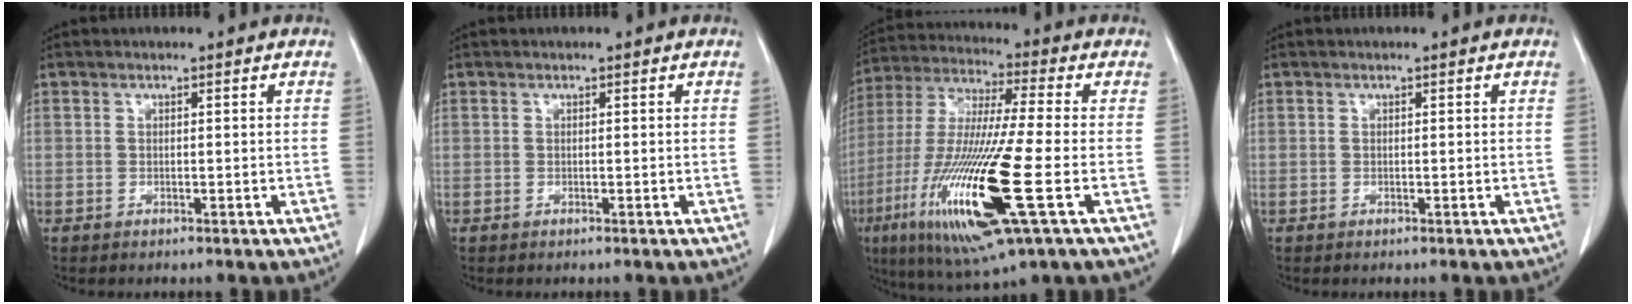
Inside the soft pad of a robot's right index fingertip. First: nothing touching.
{"total": 0.0}
{"total": 20.4, "force": [-6.6, 1.3, 19.2], "torque": [-0.416, -0.039, -0.122]}
{"total": 0.0}